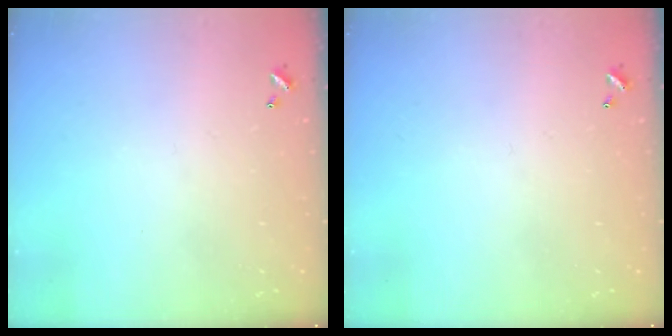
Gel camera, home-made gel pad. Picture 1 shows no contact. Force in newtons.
{"total": 0.0}